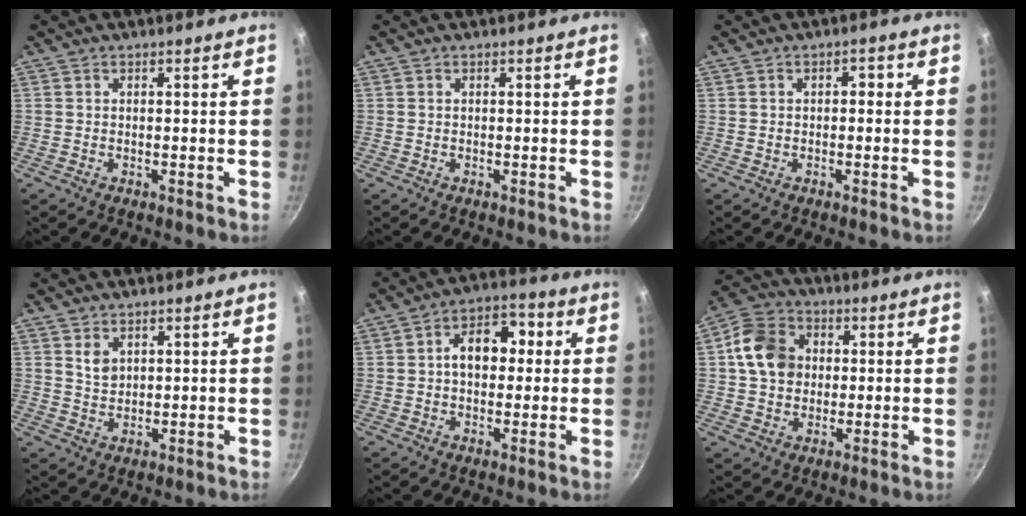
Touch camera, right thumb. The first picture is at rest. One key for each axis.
{"total": 0.0}
{"total": 1.8, "fx": 0.1, "fy": 1.2, "fz": 1.4, "tx": -0.014, "ty": 0.007, "tz": -0.002}
{"total": 3.2, "fx": 1.5, "fy": 2.1, "fz": 1.8, "tx": -0.026, "ty": -0.008, "tz": 0.033}
{"total": 9.5, "fx": 1.1, "fy": 6.6, "fz": 6.8, "tx": -0.058, "ty": 0.023, "tz": 0.005}
{"total": 10.8, "fx": 1.4, "fy": 8.7, "fz": 6.2, "tx": -0.091, "ty": 0.013, "tz": 0.012}